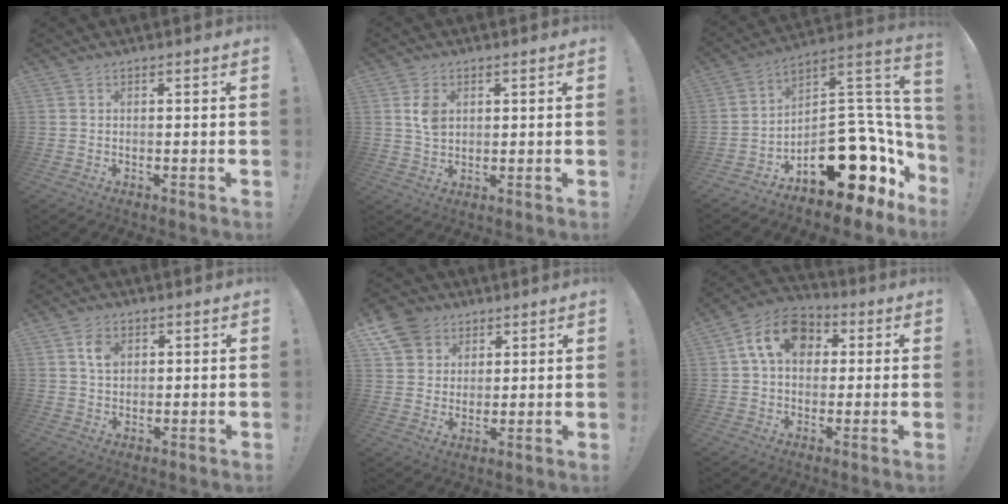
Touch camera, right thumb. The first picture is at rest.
{"total": 5.1, "force": [1.6, 3.6, 3.3], "torque": [-0.046, 0.000, 0.027]}
{"total": 19.3, "force": [-7.4, 11.2, 13.8], "torque": [-0.151, 0.032, -0.103]}
{"total": 4.7, "force": [1.8, 3.3, 2.9], "torque": [-0.039, -0.001, 0.030]}
{"total": 10.5, "force": [5.8, 8.2, 2.9], "torque": [-0.046, -0.034, 0.118]}
{"total": 13.8, "force": [4.2, 10.0, 8.5], "torque": [-0.137, 0.005, 0.083]}